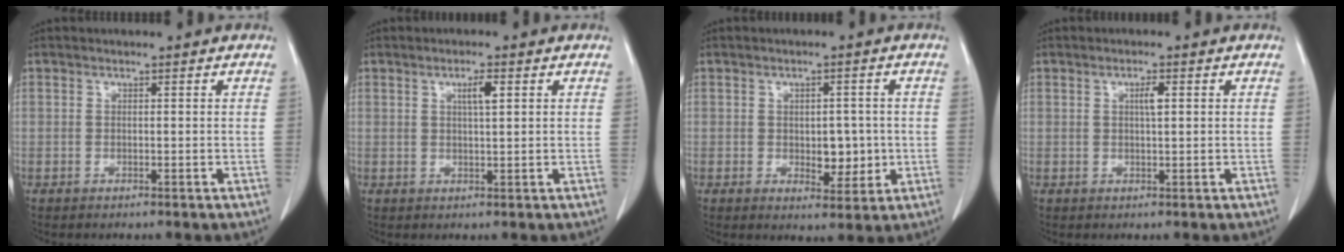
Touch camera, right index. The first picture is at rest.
{"total": 2.5, "force": [1.0, 0.2, 2.3], "torque": [-0.041, -0.001, 0.016]}
{"total": 4.7, "force": [-0.4, 2.8, 3.8], "torque": [-0.041, -0.001, 0.002]}
{"total": 1.8, "force": [0.5, 0.2, 1.8], "torque": [-0.033, 0.002, 0.008]}